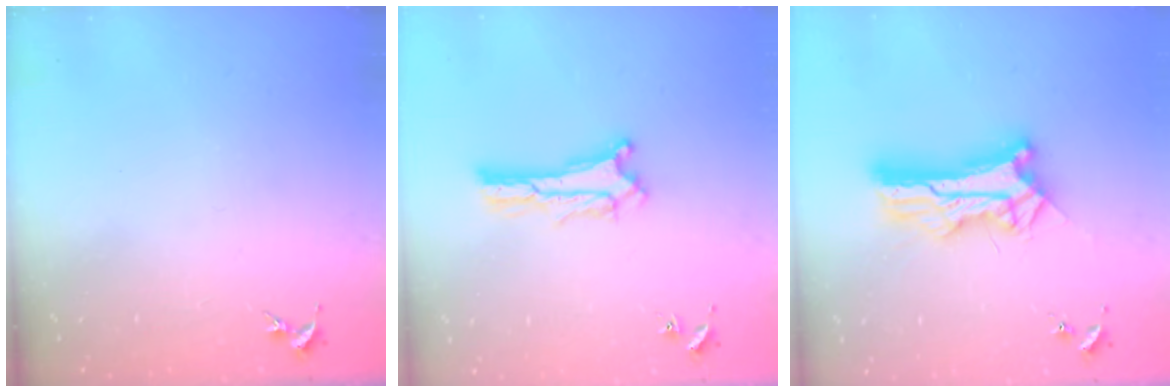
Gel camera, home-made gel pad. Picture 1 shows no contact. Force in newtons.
{"total": 0.9, "press": 0.9, "slide": 0.2}
{"total": 11.7, "press": 11.6, "slide": 1.0}